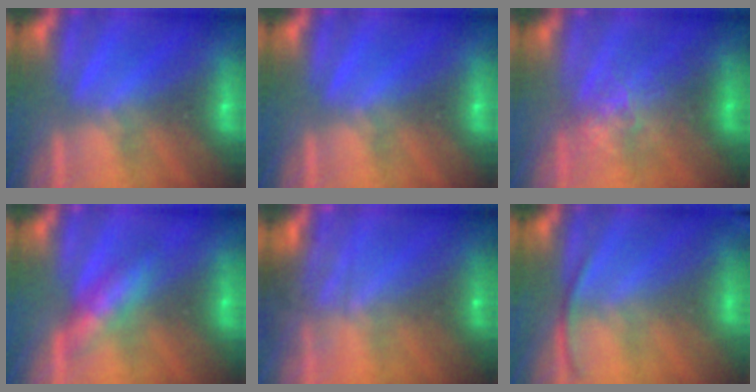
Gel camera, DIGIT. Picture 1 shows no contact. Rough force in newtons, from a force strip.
{"total": 0.0}
{"total": 2.4}
{"total": 3.5}
{"total": 11.2}
{"total": 2.5}